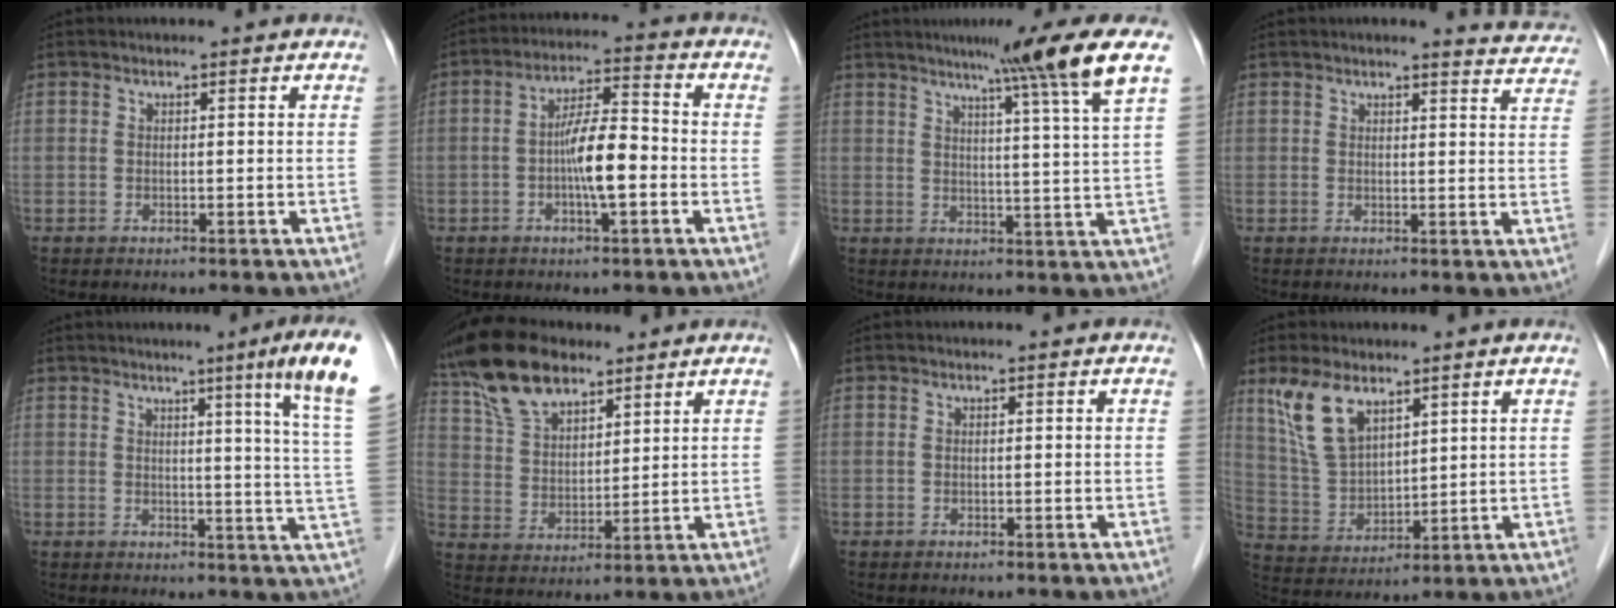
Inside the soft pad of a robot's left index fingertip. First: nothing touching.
{"total": 7.6, "force": [-1.8, 1.2, 7.3], "torque": [-0.136, 0.008, -0.036]}
{"total": 10.2, "force": [6.7, -2.9, 7.0], "torque": [-0.109, -0.010, 0.088]}
{"total": 5.8, "force": [5.8, 0.6, 0.5], "torque": [0.002, -0.023, 0.043]}
{"total": 11.4, "force": [7.1, -2.3, 8.6], "torque": [-0.108, -0.032, 0.067]}
{"total": 11.6, "force": [8.7, 5.1, 5.7], "torque": [-0.121, 0.028, 0.171]}
{"total": 0.0}
{"total": 8.6, "force": [5.6, 3.7, 5.2], "torque": [-0.117, 0.008, 0.126]}